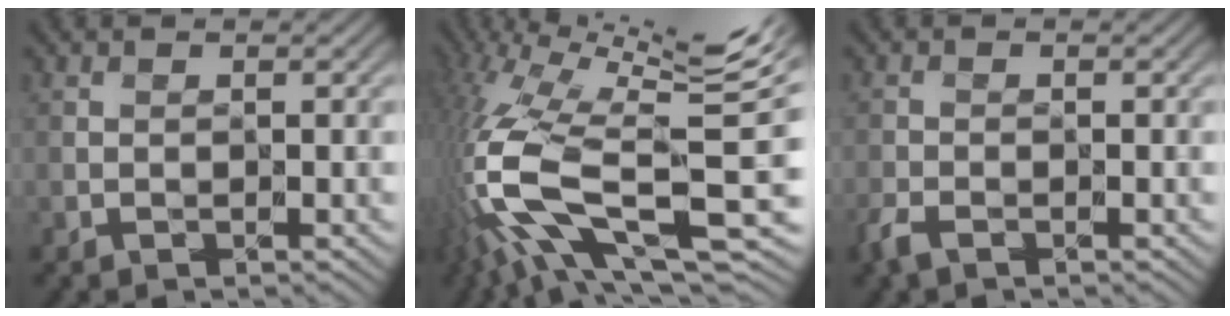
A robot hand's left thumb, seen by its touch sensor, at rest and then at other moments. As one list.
[{"total": 14.5, "force": [0.9, 4.8, 13.6], "torque": [-0.311, -0.013, 0.024]}, {"total": 2.3, "force": [-1.8, 0.7, 1.3], "torque": [-0.032, -0.007, -0.042]}]